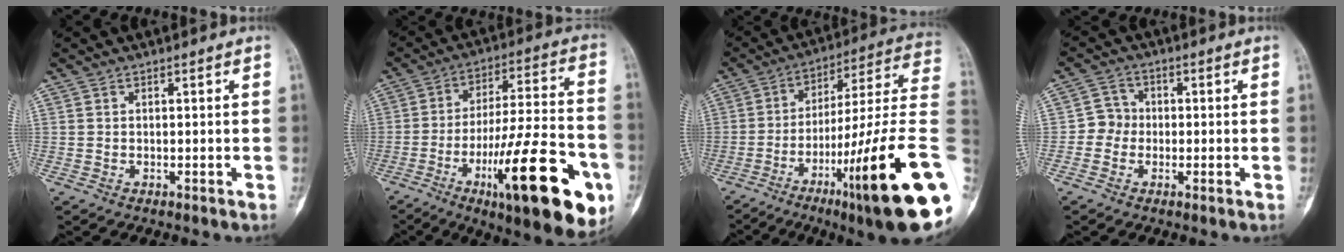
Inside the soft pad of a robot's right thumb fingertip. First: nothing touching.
{"total": 27.1, "force": [-10.7, 6.9, 23.9], "torque": [-0.332, 0.037, -0.156]}
{"total": 27.6, "force": [-8.3, 3.0, 26.2], "torque": [-0.347, 0.042, -0.123]}
{"total": 3.8, "force": [-0.8, 3.6, 1.0], "torque": [0.007, 0.013, -0.028]}